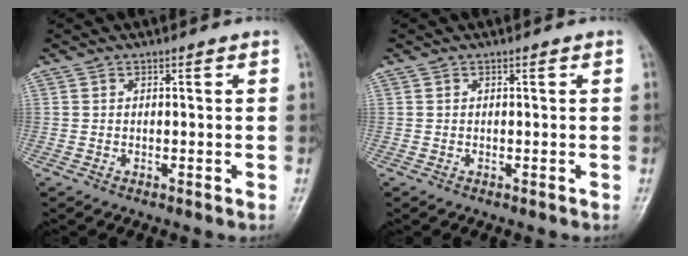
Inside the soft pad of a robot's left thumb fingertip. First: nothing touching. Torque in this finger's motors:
{"motor_torque": [0.00, 0.00, 0.00, 0.00, 0.00]}